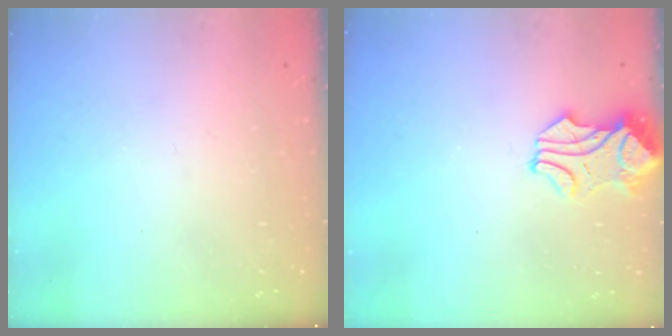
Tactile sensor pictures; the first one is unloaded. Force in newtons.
{"total": 1.0, "press": 0.8, "slide": 0.6}